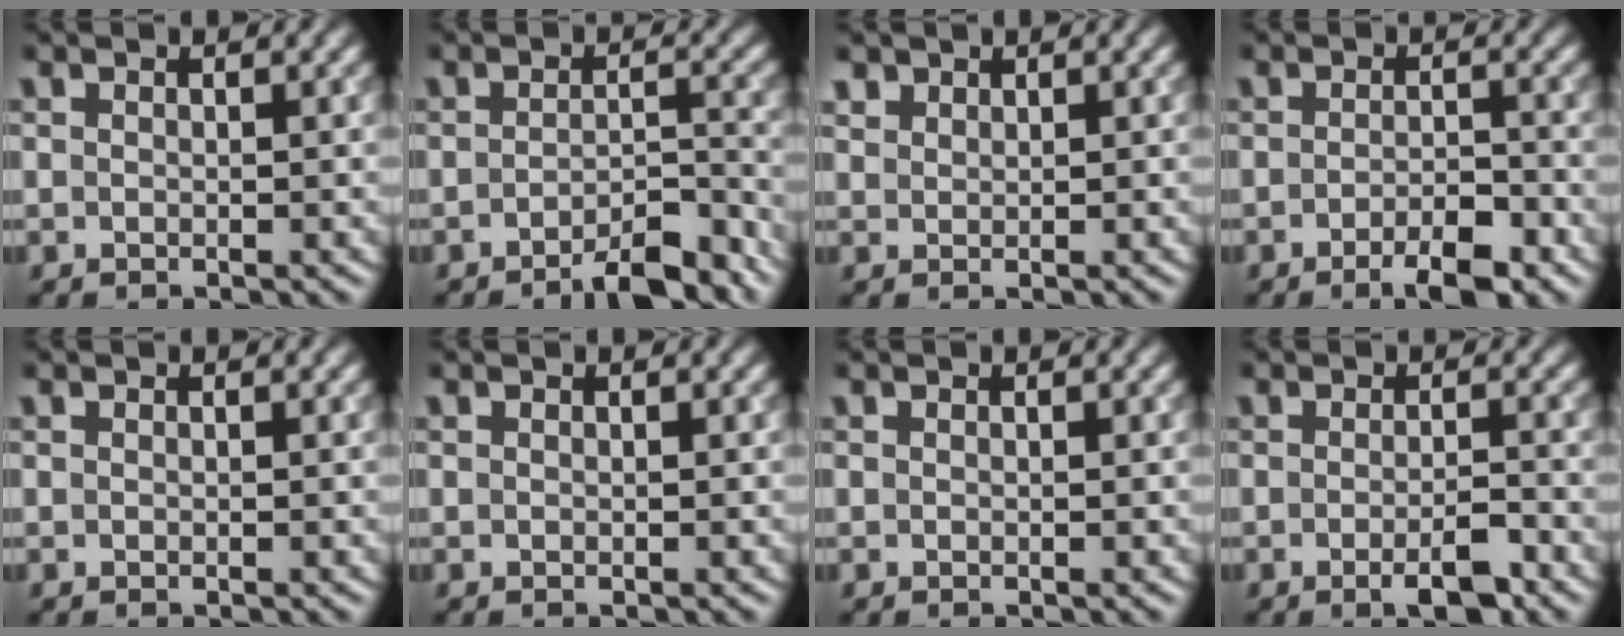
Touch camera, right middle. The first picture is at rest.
{"total": 4.7, "force": [-3.6, 1.0, 2.9], "torque": [-0.039, 0.008, -0.054]}
{"total": 1.1, "force": [1.0, 0.5, 0.1], "torque": [-0.003, 0.002, 0.023]}
{"total": 3.7, "force": [-2.2, 1.0, 2.8], "torque": [-0.049, -0.003, -0.035]}
{"total": 0.0}
{"total": 0.0}
{"total": 0.0}
{"total": 2.9, "force": [-1.5, 0.6, 2.4], "torque": [-0.039, -0.005, -0.024]}